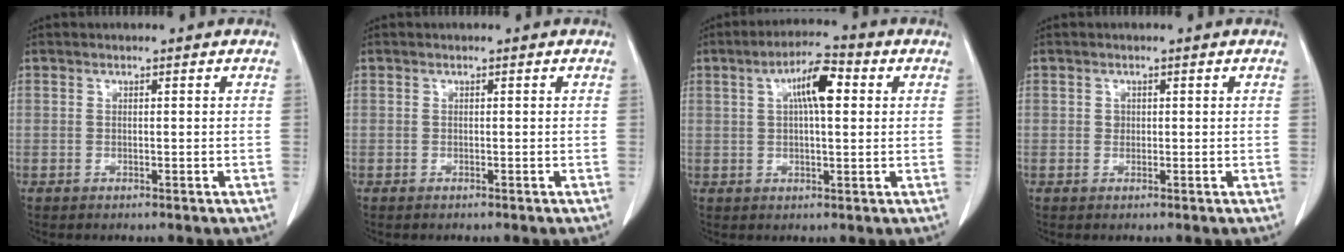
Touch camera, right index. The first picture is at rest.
{"total": 0.0}
{"total": 7.3, "force": [2.0, 1.8, 6.8], "torque": [-0.119, 0.019, 0.032]}
{"total": 0.8, "force": [0.1, 0.8, 0.3], "torque": [-0.002, 0.002, 0.002]}